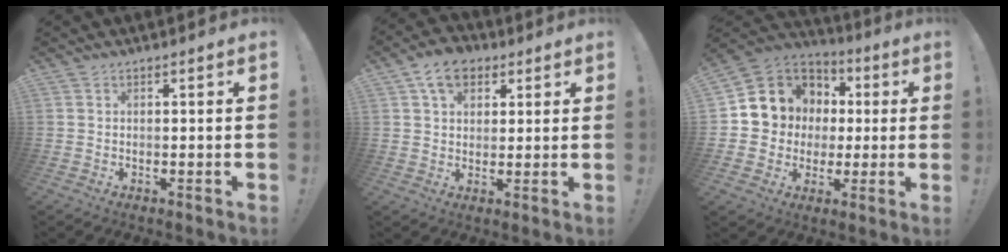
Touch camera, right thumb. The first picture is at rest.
{"total": 9.1, "force": [4.5, 6.3, 4.6], "torque": [-0.068, -0.007, 0.086]}
{"total": 10.3, "force": [1.5, 9.9, 2.3], "torque": [-0.030, -0.011, 0.049]}